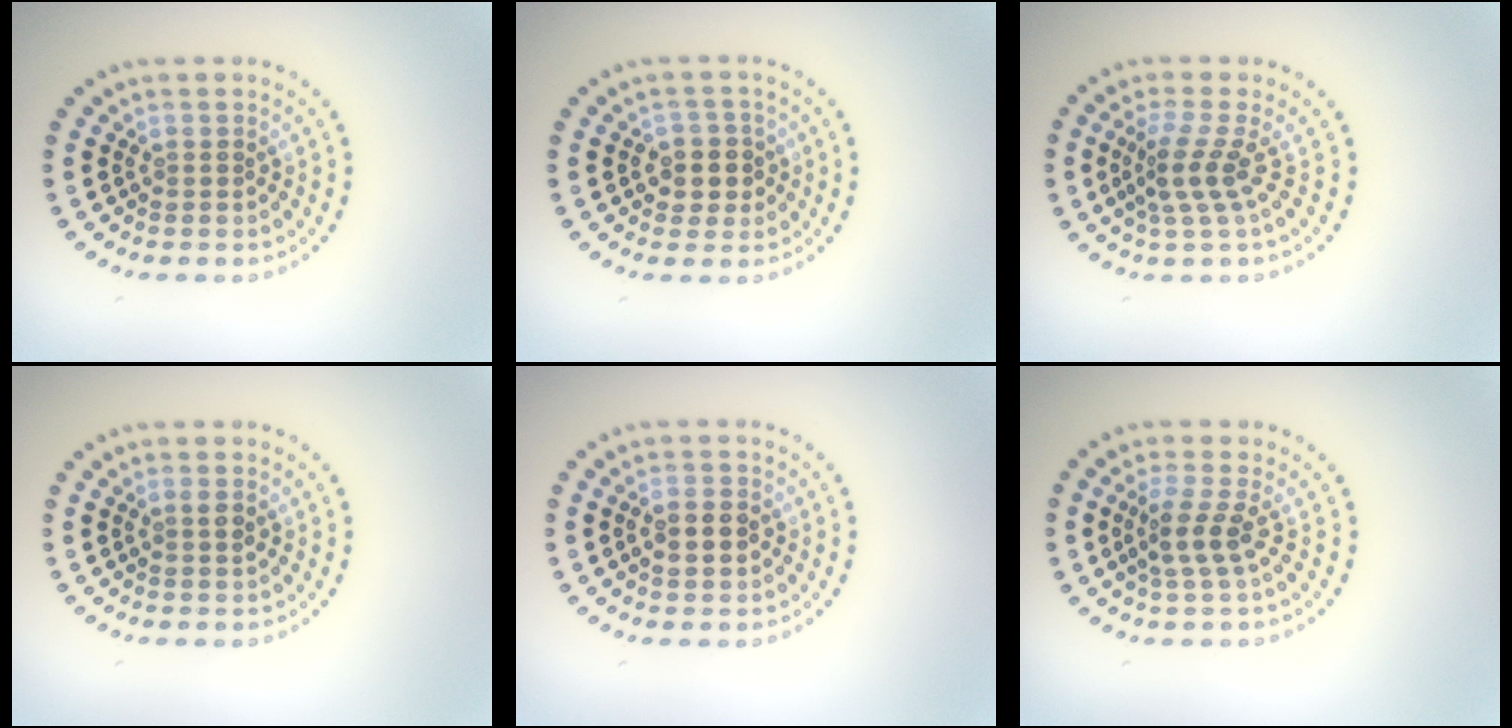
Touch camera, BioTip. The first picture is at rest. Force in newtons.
{"total": 2.6, "press": 2.5, "slide": 0.8}
{"total": 2.9, "press": 2.0, "slide": 2.1}
{"total": 1.0, "press": 0.9, "slide": 0.4}
{"total": 2.3, "press": 2.3, "slide": 0.2}
{"total": 2.4, "press": 2.1, "slide": 1.3}